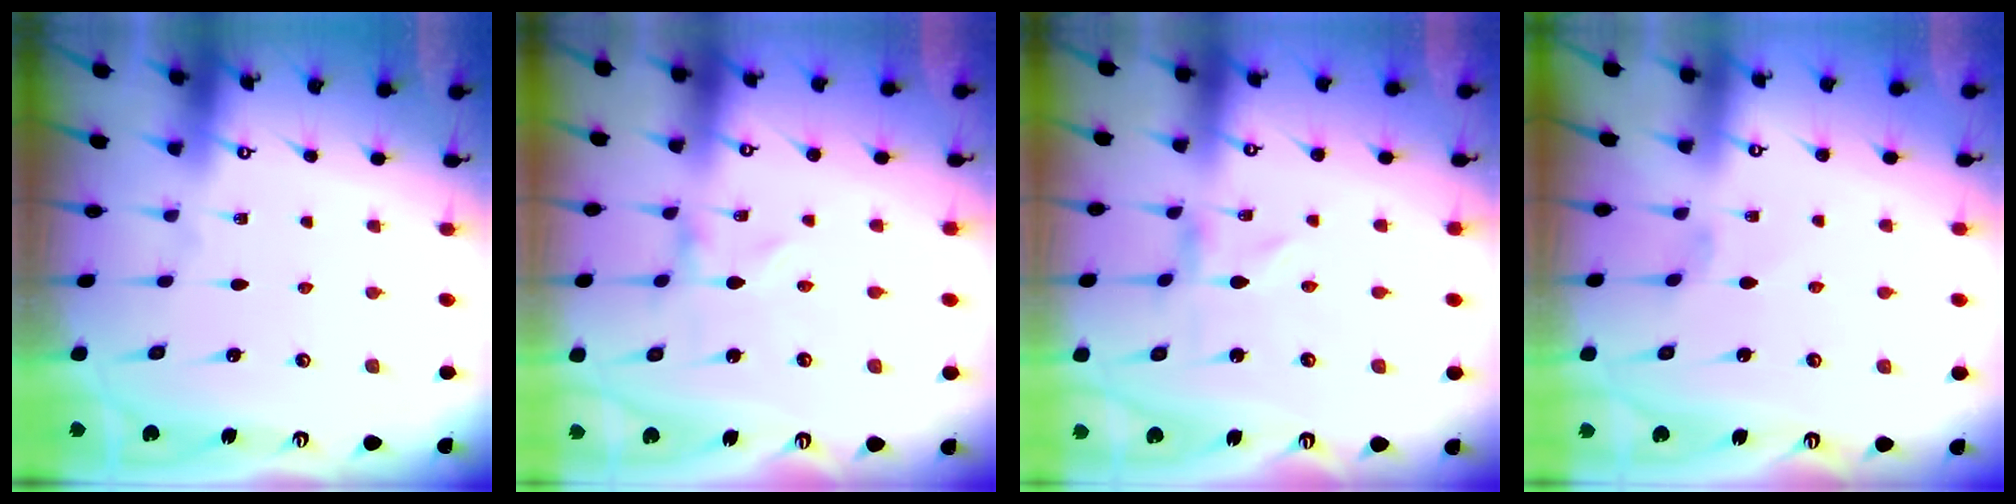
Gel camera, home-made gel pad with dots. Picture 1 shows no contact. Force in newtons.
{"total": 0.0}
{"total": 0.0}
{"total": 0.9, "press": 0.8, "slide": 0.3}